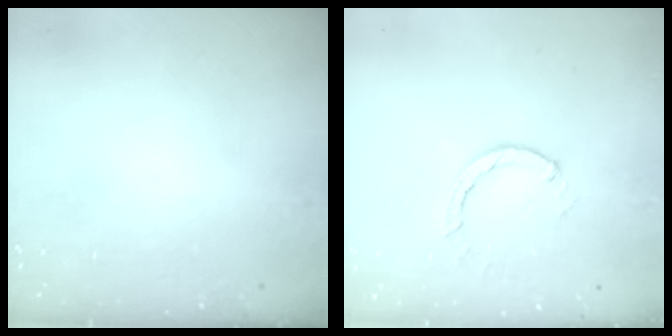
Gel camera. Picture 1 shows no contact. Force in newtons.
{"total": 2.7, "press": 2.7, "slide": 0.3}